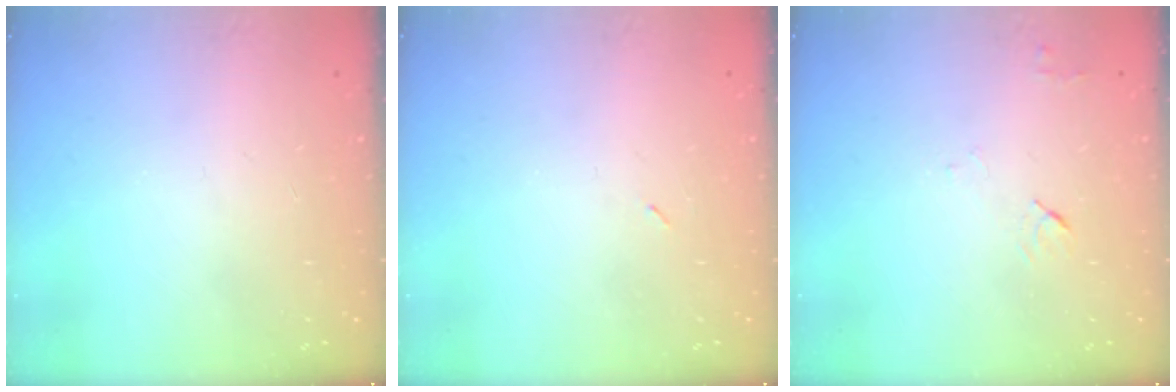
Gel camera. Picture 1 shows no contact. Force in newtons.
{"total": 2.2, "press": 2.1, "slide": 0.9}
{"total": 4.6, "press": 4.5, "slide": 0.6}